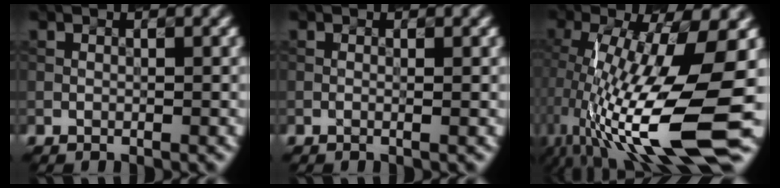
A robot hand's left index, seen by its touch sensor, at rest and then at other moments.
{"total": 0.6, "force": [0.0, 0.1, 0.6], "torque": [-0.010, -0.003, -0.003]}
{"total": 13.8, "force": [-2.7, 3.5, 13.1], "torque": [-0.243, -0.007, -0.043]}